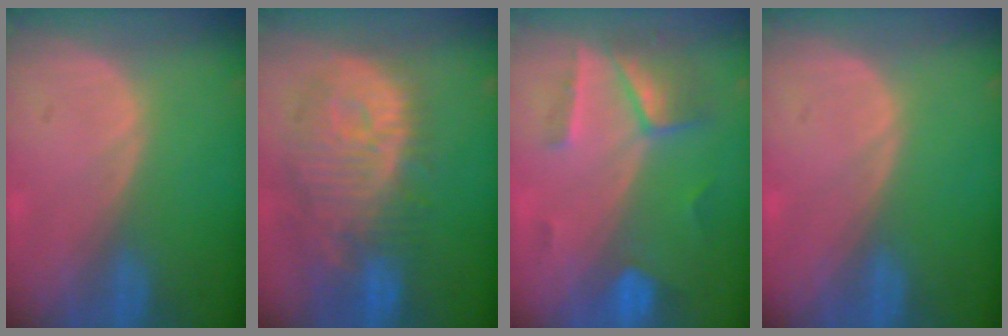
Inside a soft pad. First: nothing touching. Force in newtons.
{"total": 12.4, "press": 11.0, "slide": 5.7}
{"total": 7.4, "press": 6.5, "slide": 3.6}
{"total": 0.0}